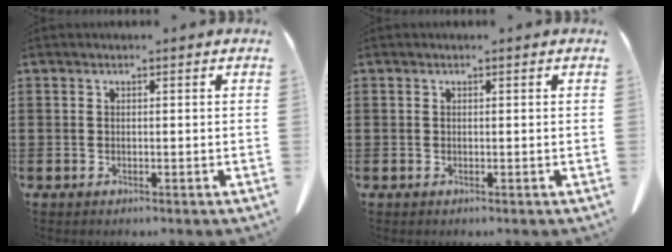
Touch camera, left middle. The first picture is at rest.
{"total": 0.0}